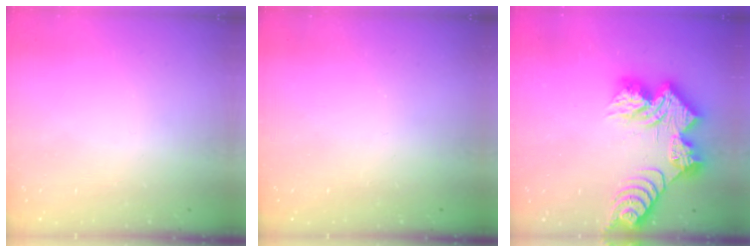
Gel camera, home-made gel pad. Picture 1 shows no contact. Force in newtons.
{"total": 0.0}
{"total": 19.6, "press": 19.6, "slide": 1.4}